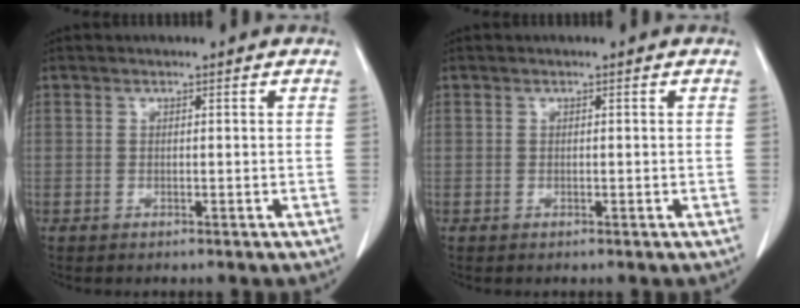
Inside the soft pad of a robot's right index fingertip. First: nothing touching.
{"total": 0.0}